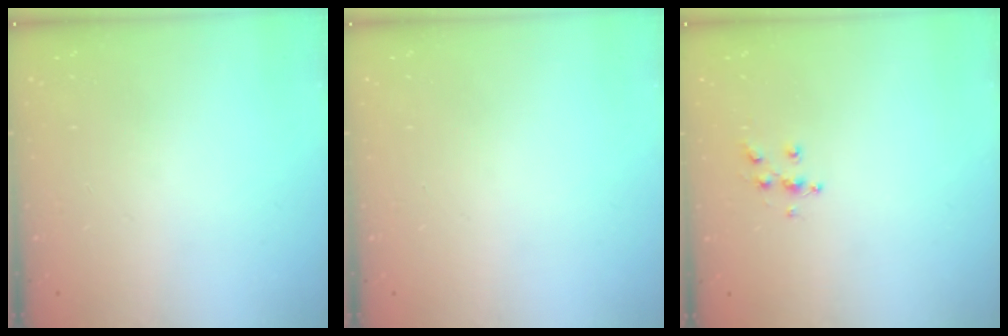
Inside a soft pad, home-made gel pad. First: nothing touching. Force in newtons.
{"total": 0.0}
{"total": 6.1, "press": 6.1, "slide": 0.4}